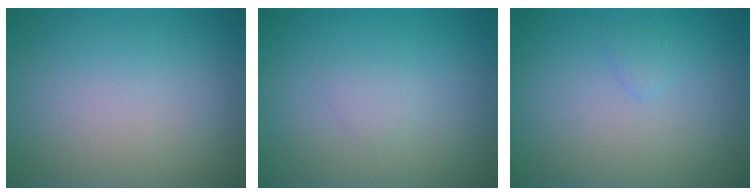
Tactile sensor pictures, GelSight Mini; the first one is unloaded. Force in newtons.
{"total": 0.8, "press": 0.8, "slide": 0.1}
{"total": 0.7, "press": 0.7, "slide": 0.1}